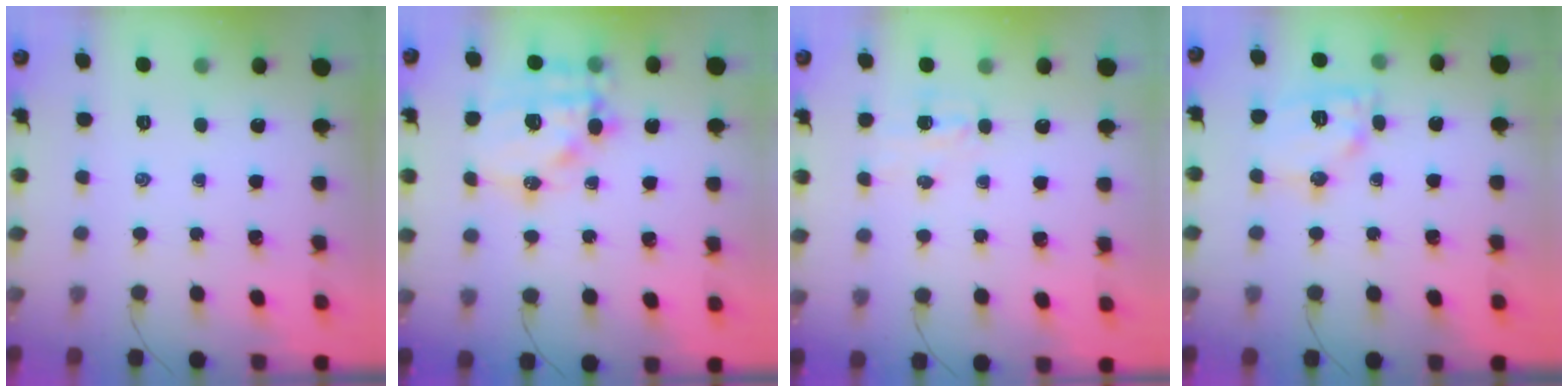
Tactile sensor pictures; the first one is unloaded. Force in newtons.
{"total": 14.9, "press": 14.5, "slide": 3.4}
{"total": 3.5, "press": 3.4, "slide": 1.0}
{"total": 11.3, "press": 11.3, "slide": 0.7}